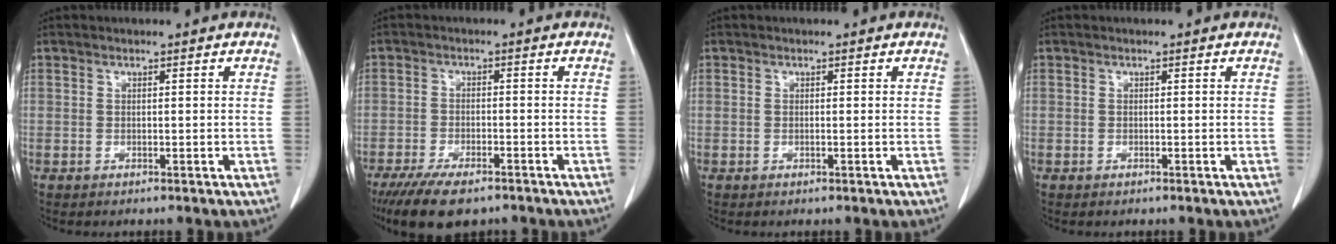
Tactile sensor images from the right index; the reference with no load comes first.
{"total": 8.7, "force": [-6.4, 3.1, 5.0], "torque": [-0.080, -0.011, -0.103]}
{"total": 0.0}
{"total": 0.0}